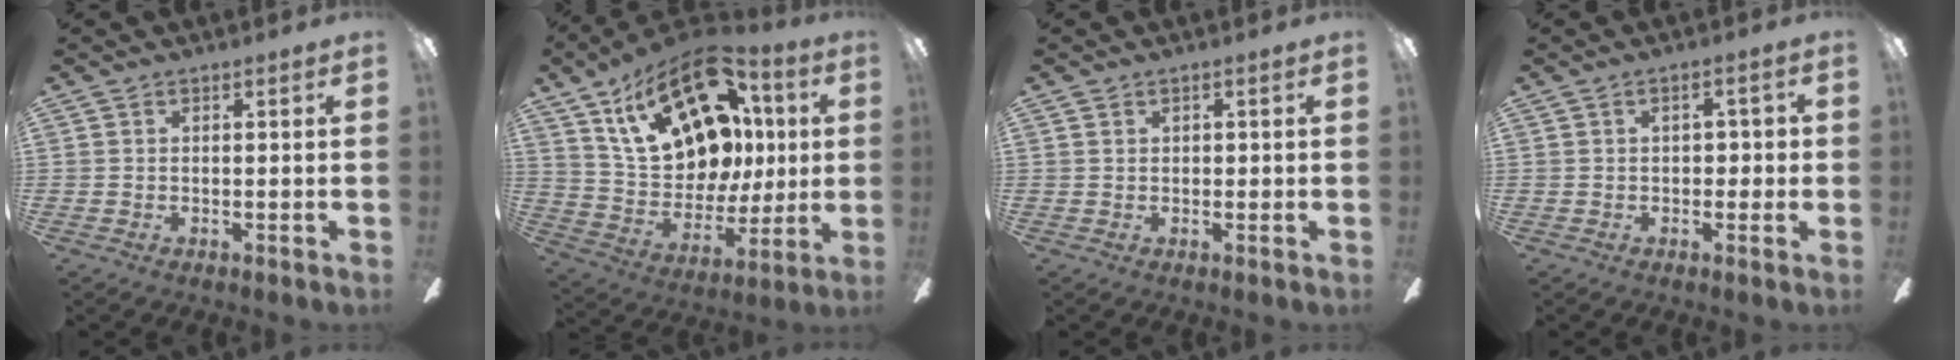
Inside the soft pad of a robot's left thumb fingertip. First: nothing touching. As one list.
[{"total": 27.6, "force": [11.8, 17.3, 18.0], "torque": [-0.302, -0.059, 0.226]}, {"total": 0.6, "force": [0.2, 0.5, 0.4], "torque": [-0.007, 0.003, 0.003]}, {"total": 3.4, "force": [0.2, 2.3, 2.6], "torque": [-0.035, 0.006, -0.003]}]